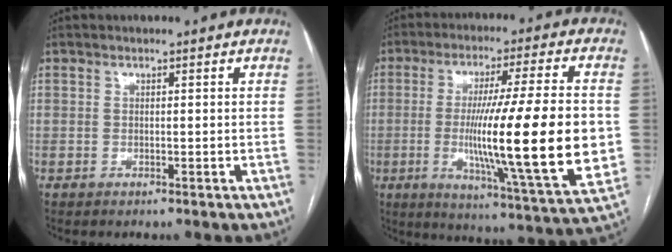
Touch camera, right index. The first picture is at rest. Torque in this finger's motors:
{"motor_torque": [2.14, 0.00, 0.86, 0.21]}